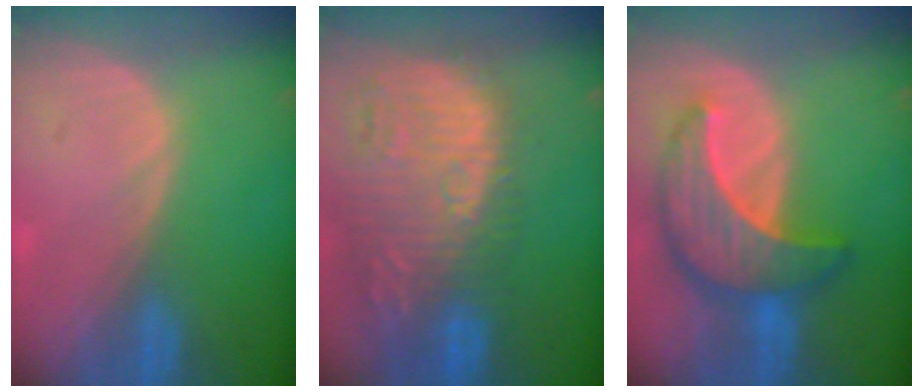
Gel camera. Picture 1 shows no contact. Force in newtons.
{"total": 14.6, "press": 12.6, "slide": 7.5}
{"total": 9.9, "press": 9.8, "slide": 0.6}